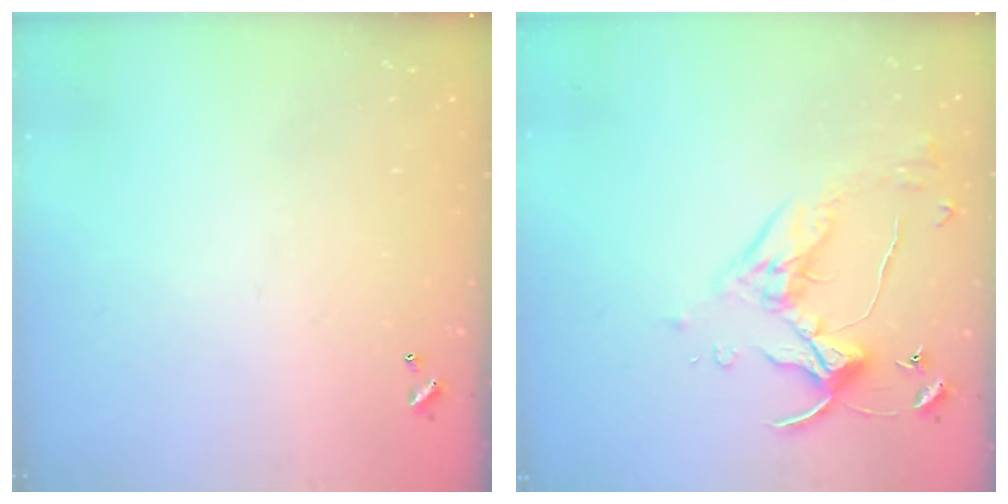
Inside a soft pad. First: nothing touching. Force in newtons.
{"total": 4.8, "press": 4.7, "slide": 1.0}